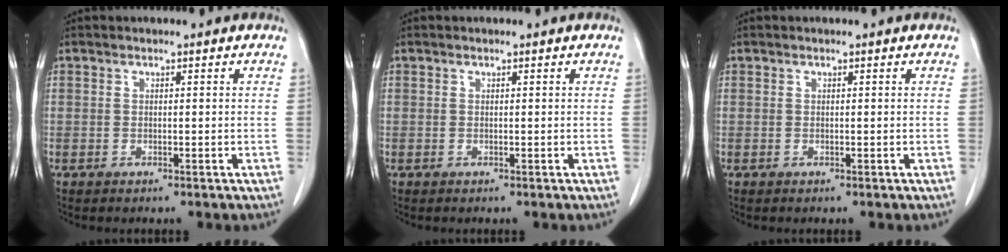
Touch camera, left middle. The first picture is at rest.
{"total": 0.0}
{"total": 0.0}